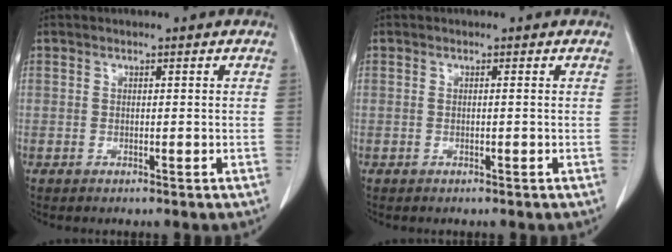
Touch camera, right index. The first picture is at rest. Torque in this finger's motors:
{"motor_torque": [-0.09, 0.07, -0.02, -0.01]}